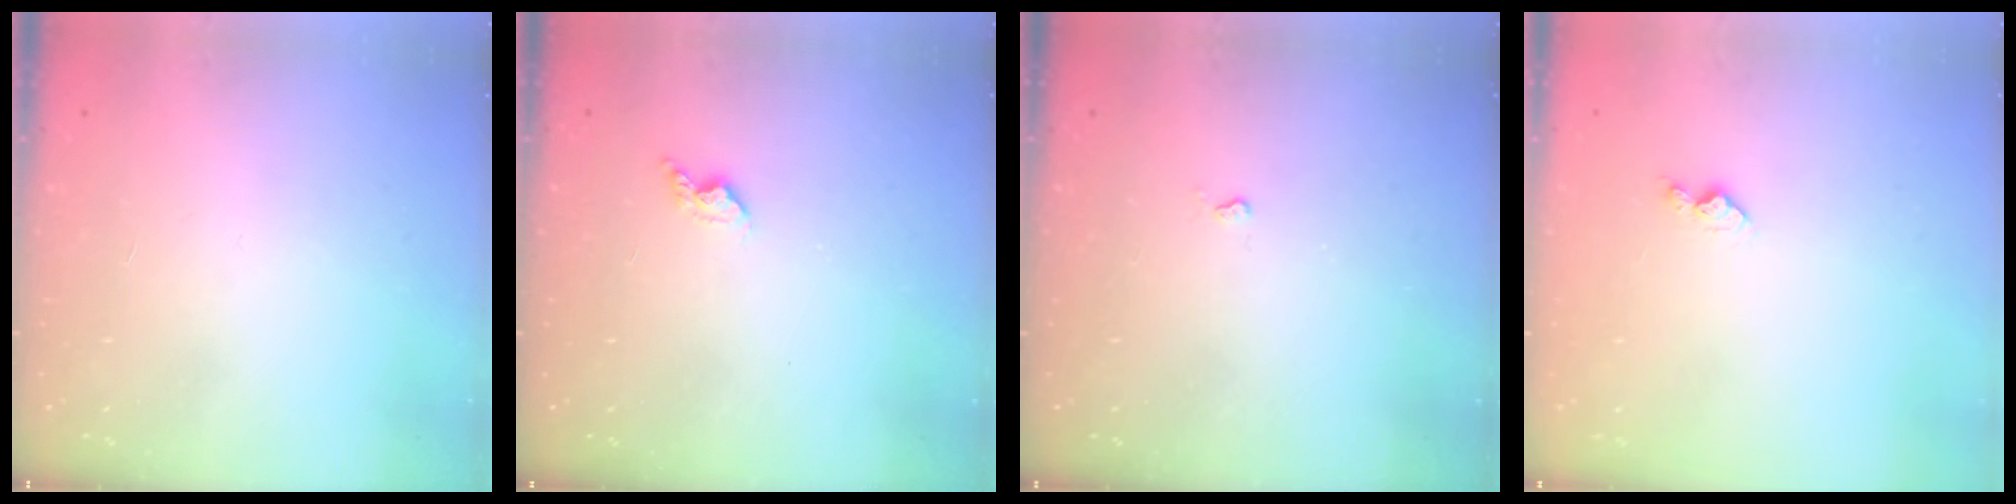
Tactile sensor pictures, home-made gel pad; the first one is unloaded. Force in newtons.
{"total": 4.4, "press": 4.4, "slide": 0.8}
{"total": 2.4, "press": 2.3, "slide": 0.5}
{"total": 3.8, "press": 3.8, "slide": 0.6}